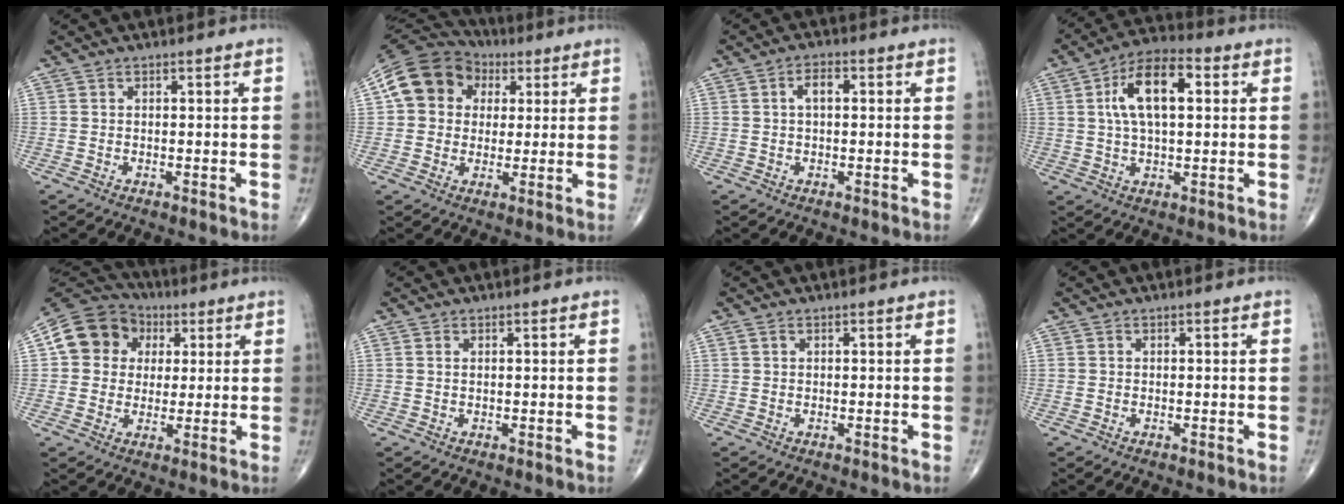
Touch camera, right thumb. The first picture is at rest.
{"total": 13.5, "force": [3.4, 11.4, 6.4], "torque": [-0.099, 0.021, 0.050]}
{"total": 3.3, "force": [0.5, 1.7, 2.7], "torque": [-0.048, 0.010, 0.007]}
{"total": 12.6, "force": [2.8, 6.0, 10.7], "torque": [-0.186, 0.019, 0.043]}
{"total": 12.4, "force": [3.0, 10.8, 5.4], "torque": [-0.076, 0.013, 0.041]}
{"total": 0.5, "force": [0.3, 0.2, 0.4], "torque": [-0.011, 0.003, 0.006]}
{"total": 0.7, "force": [0.4, 0.4, 0.4], "torque": [-0.009, 0.005, 0.007]}
{"total": 0.0}